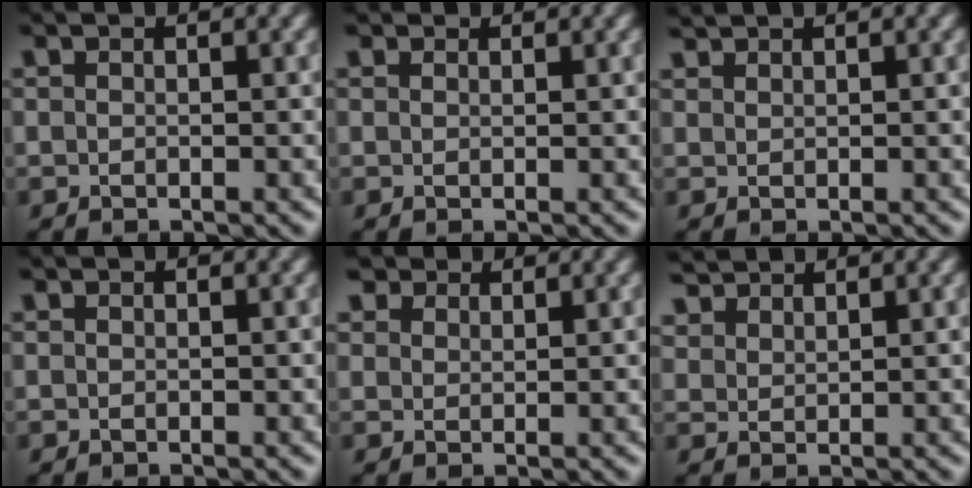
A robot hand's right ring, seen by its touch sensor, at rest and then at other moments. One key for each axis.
{"total": 0.7, "fx": 0.7, "fy": -0.2, "fz": -0.2, "tx": 0.014, "ty": -0.004, "tz": 0.015}
{"total": 1.7, "fx": 1.5, "fy": -0.9, "fz": -0.3, "tx": 0.017, "ty": 0.001, "tz": 0.034}
{"total": 0.0}
{"total": 2.5, "fx": 2.5, "fy": 0.4, "fz": 0.4, "tx": 0.004, "ty": -0.002, "tz": 0.049}
{"total": 3.3, "fx": 3.3, "fy": -0.3, "fz": 0.1, "tx": 0.008, "ty": 0.005, "tz": 0.067}